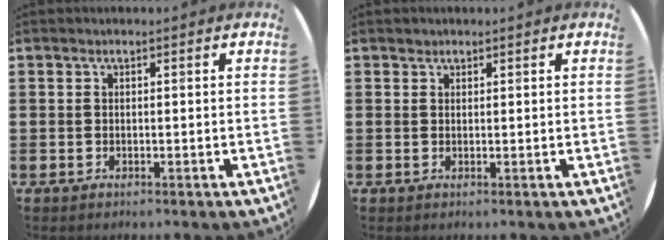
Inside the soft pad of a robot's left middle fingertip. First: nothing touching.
{"total": 0.8, "force": [0.7, 0.3, -0.1], "torque": [0.003, 0.003, 0.013]}